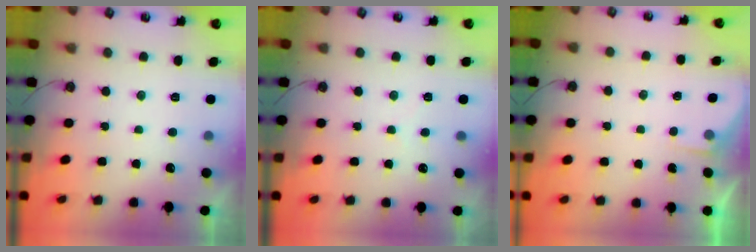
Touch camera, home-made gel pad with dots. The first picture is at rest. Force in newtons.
{"total": 2.9, "press": 2.9, "slide": 0.4}
{"total": 2.1, "press": 2.0, "slide": 0.3}